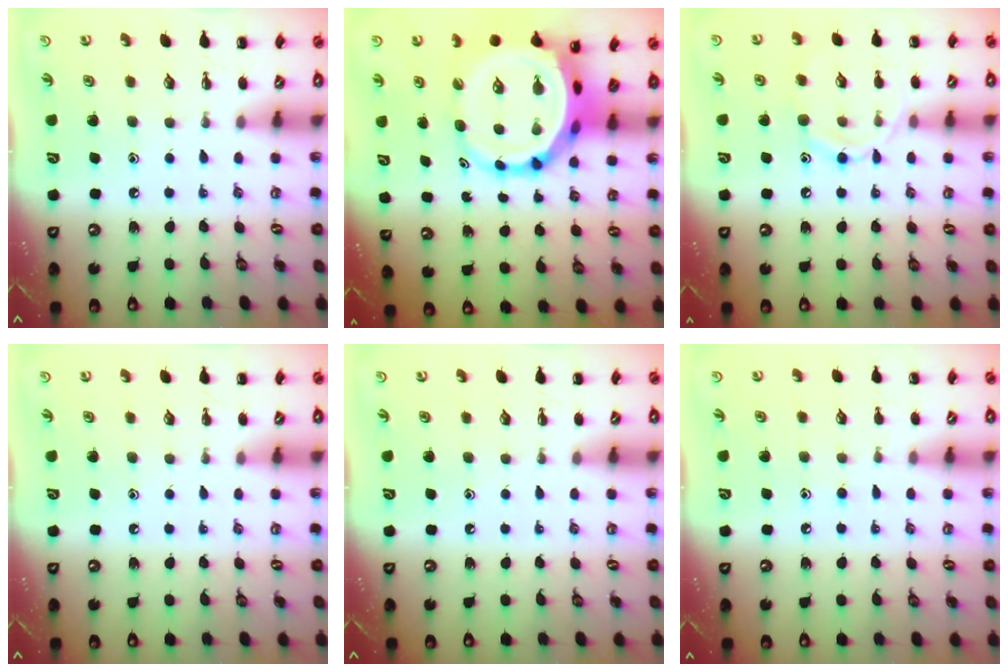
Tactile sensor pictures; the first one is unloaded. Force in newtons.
{"total": 10.4, "press": 9.9, "slide": 3.2}
{"total": 9.9, "press": 9.9, "slide": 1.0}
{"total": 0.0}
{"total": 0.0}
{"total": 6.0, "press": 5.6, "slide": 2.1}